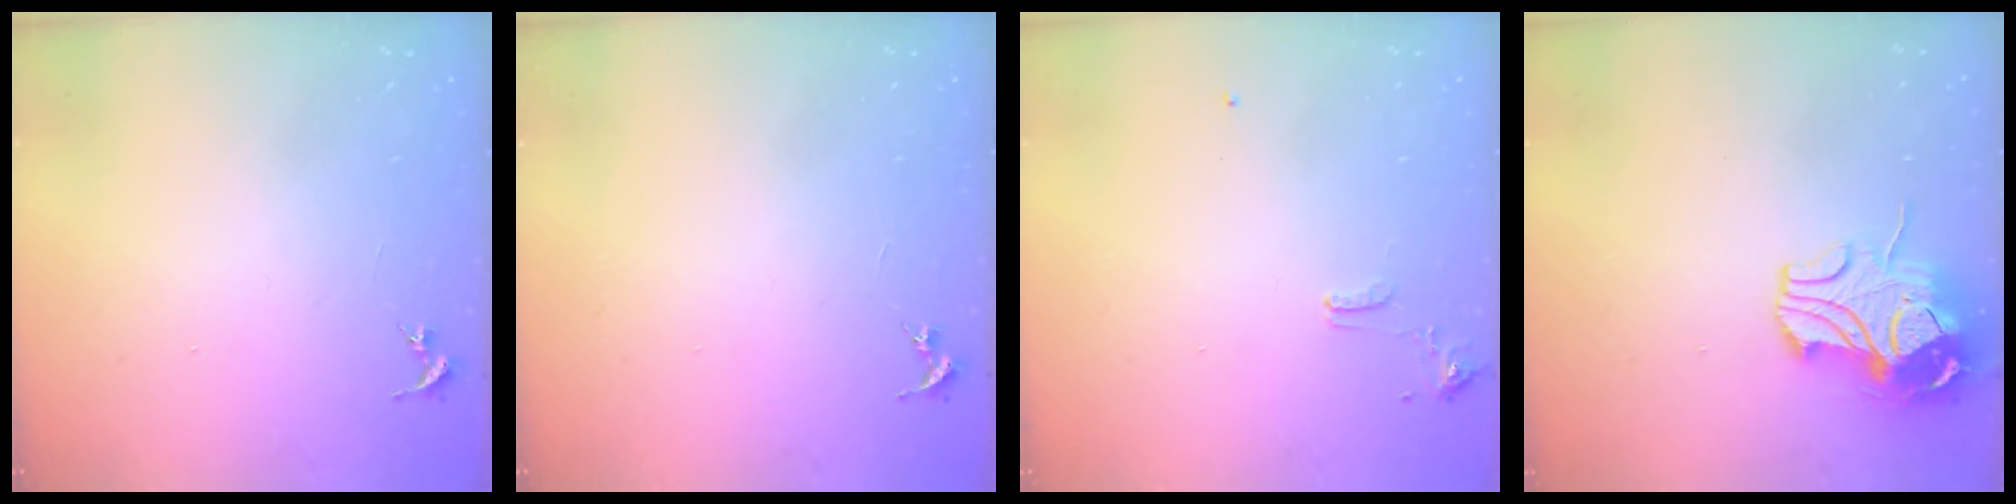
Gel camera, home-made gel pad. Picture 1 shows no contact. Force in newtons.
{"total": 0.0}
{"total": 9.2, "press": 9.2, "slide": 1.0}
{"total": 12.8, "press": 12.7, "slide": 1.7}